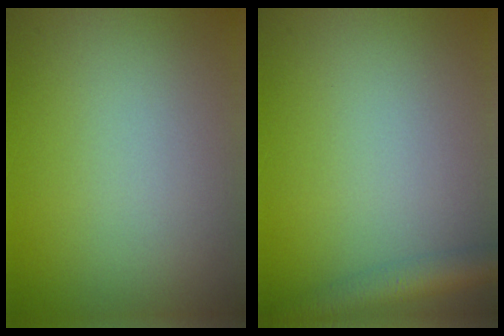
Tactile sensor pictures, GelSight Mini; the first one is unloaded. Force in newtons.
{"total": 3.4, "press": 3.4, "slide": 0.2}